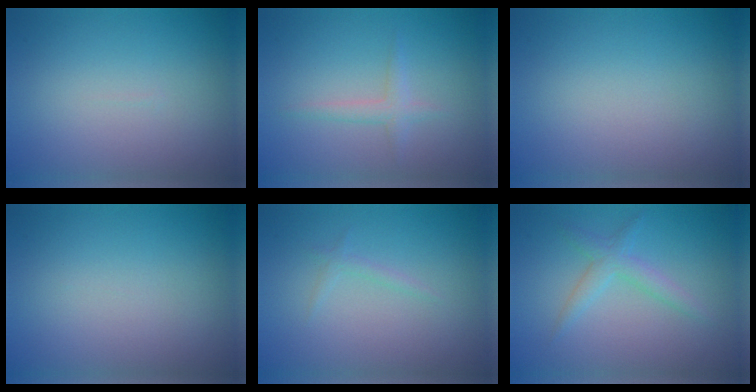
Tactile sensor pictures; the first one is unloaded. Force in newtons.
{"total": 1.3, "press": 1.3, "slide": 0.1}
{"total": 0.0}
{"total": 0.0}
{"total": 0.7, "press": 0.7, "slide": 0.1}
{"total": 2.0, "press": 2.0, "slide": 0.2}